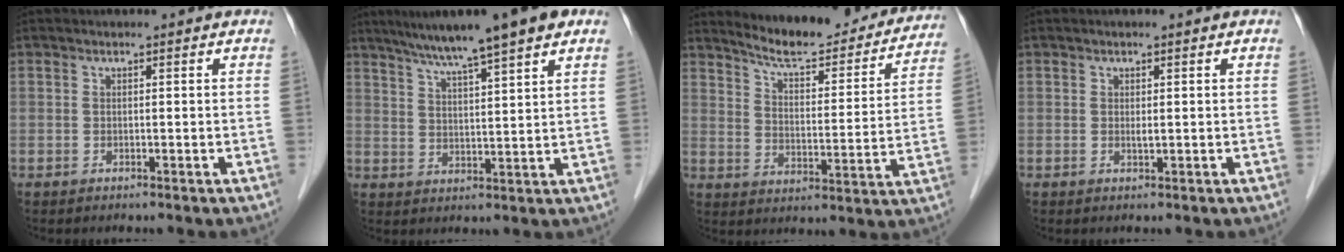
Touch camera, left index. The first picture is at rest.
{"total": 11.5, "force": [8.6, 0.2, 7.7], "torque": [-0.124, 0.019, 0.132]}
{"total": 18.8, "force": [17.4, 3.6, 6.1], "torque": [-0.077, -0.030, 0.230]}
{"total": 0.7, "force": [0.1, 0.1, 0.7], "torque": [-0.018, -0.004, 0.002]}